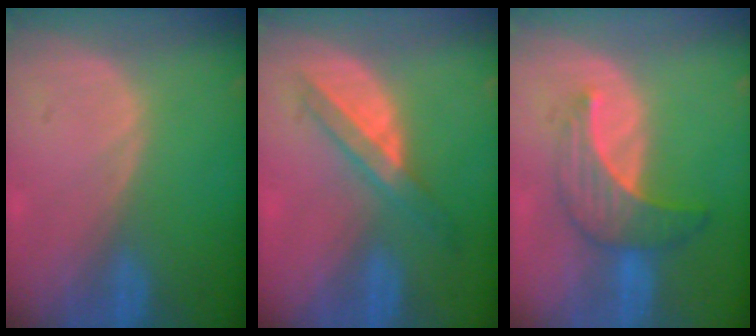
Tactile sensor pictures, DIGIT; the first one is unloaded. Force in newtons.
{"total": 6.0, "press": 5.5, "slide": 2.5}
{"total": 7.3, "press": 6.7, "slide": 3.0}